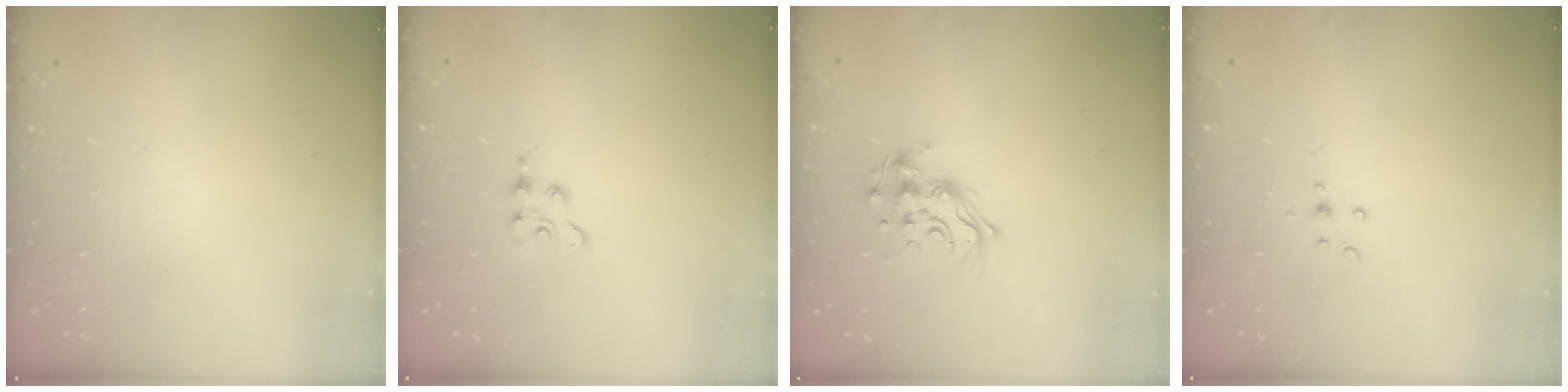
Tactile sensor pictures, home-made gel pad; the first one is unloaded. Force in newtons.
{"total": 2.6, "press": 2.5, "slide": 0.4}
{"total": 13.4, "press": 13.4, "slide": 1.1}
{"total": 4.0, "press": 3.9, "slide": 0.9}